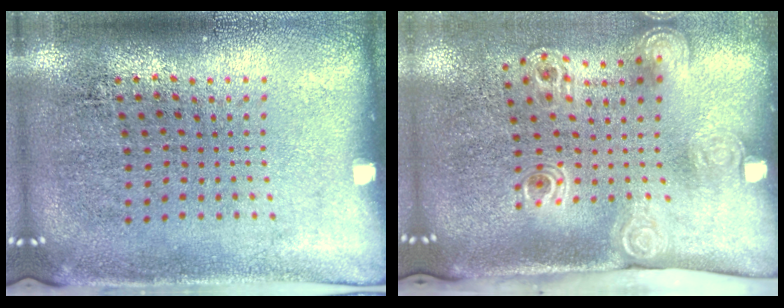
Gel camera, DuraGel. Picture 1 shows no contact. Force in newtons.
{"total": 2.1, "press": 1.4, "slide": 1.6}